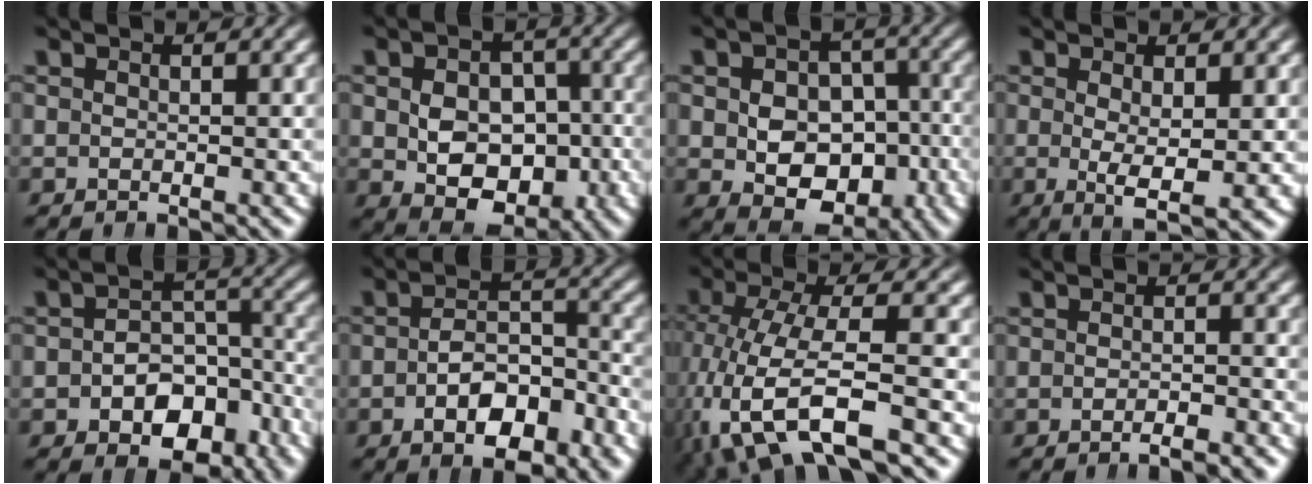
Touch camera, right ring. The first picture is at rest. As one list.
[{"total": 8.3, "force": [-2.8, 5.8, 5.3], "torque": [-0.093, -0.050, -0.024]}, {"total": 8.7, "force": [-3.2, 6.3, 5.1], "torque": [-0.084, -0.052, -0.032]}, {"total": 4.3, "force": [-0.9, 1.2, 4.0], "torque": [-0.071, -0.033, 0.001]}, {"total": 6.5, "force": [-3.5, 4.1, 3.8], "torque": [-0.044, -0.021, -0.046]}, {"total": 6.1, "force": [-3.1, 3.1, 4.2], "torque": [-0.064, -0.018, -0.044]}, {"total": 7.5, "force": [-3.1, 3.4, 5.9], "torque": [-0.140, -0.044, -0.029]}, {"total": 1.8, "force": [-1.6, 0.0, 0.9], "torque": [-0.008, 0.002, -0.032]}]